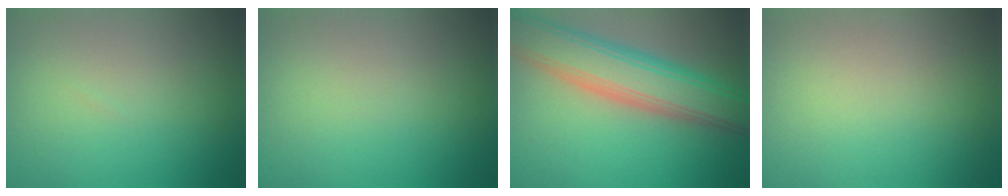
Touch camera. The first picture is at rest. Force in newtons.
{"total": 0.0}
{"total": 8.3, "press": 8.3, "slide": 0.4}
{"total": 0.0}